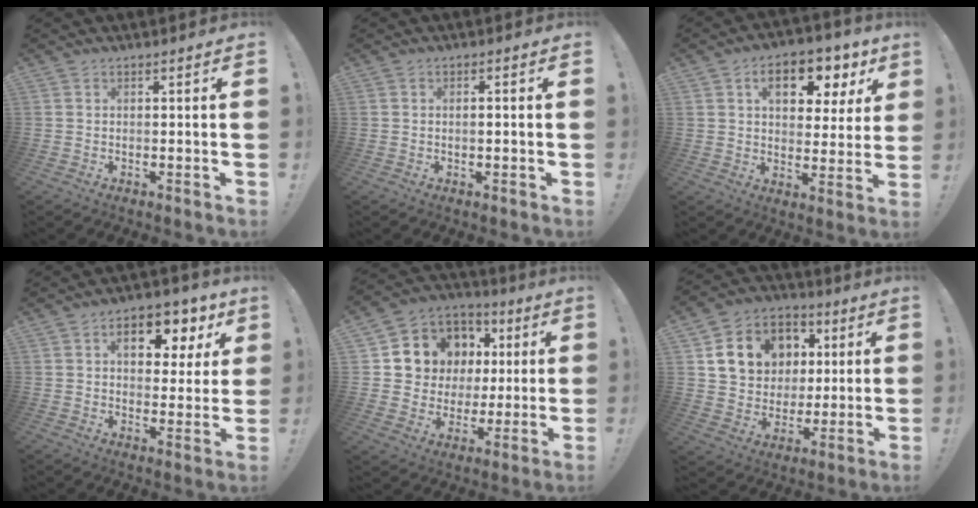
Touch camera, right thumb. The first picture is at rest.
{"total": 1.1, "force": [-0.4, 0.2, 1.0], "torque": [-0.018, 0.002, -0.009]}
{"total": 11.8, "force": [5.8, 6.7, 7.8], "torque": [-0.107, -0.023, 0.098]}
{"total": 10.7, "force": [4.9, 6.1, 7.3], "torque": [-0.094, -0.020, 0.080]}
{"total": 11.7, "force": [3.7, 10.6, 3.4], "torque": [-0.061, -0.022, 0.096]}
{"total": 15.4, "force": [4.9, 13.2, 6.3], "torque": [-0.086, -0.013, 0.115]}